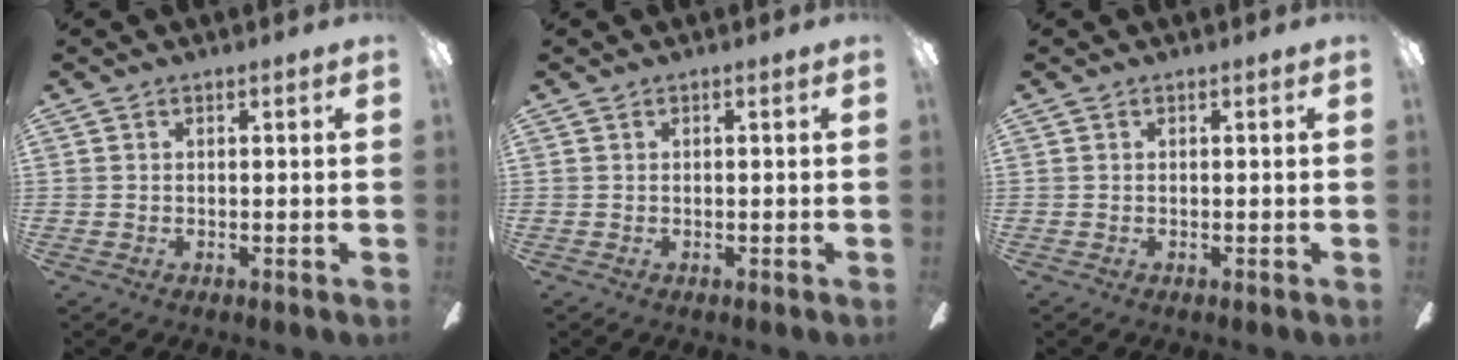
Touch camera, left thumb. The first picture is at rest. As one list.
[{"total": 0.0}, {"total": 0.0}]